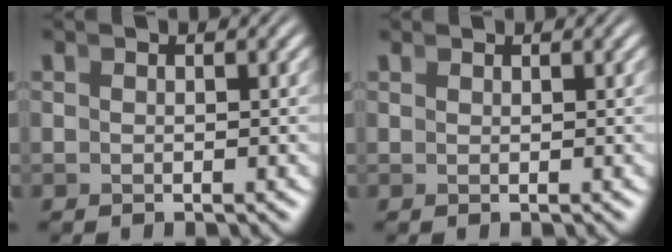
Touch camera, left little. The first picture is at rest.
{"total": 0.7, "force": [0.5, -0.5, -0.2], "torque": [0.010, -0.003, 0.016]}